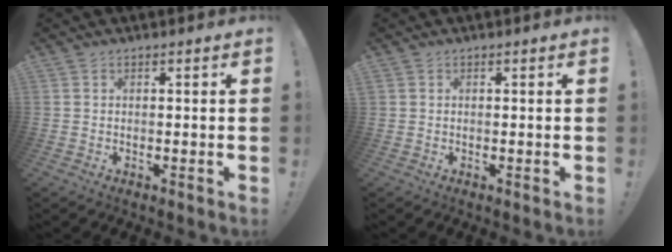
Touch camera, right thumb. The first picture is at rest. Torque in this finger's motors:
{"motor_torque": [0.45, 2.69, 1.46, 0.34, 0.24]}